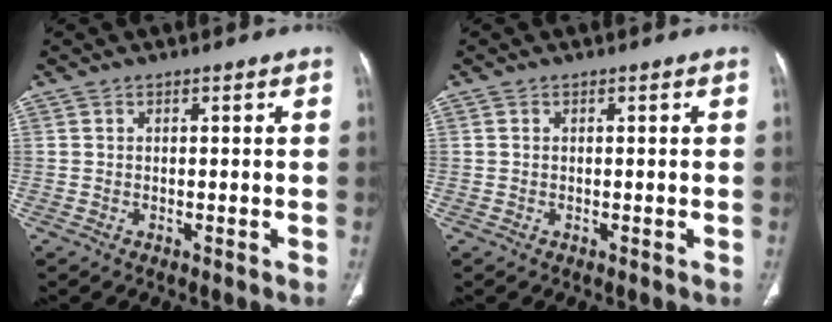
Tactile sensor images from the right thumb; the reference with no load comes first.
{"total": 0.0}